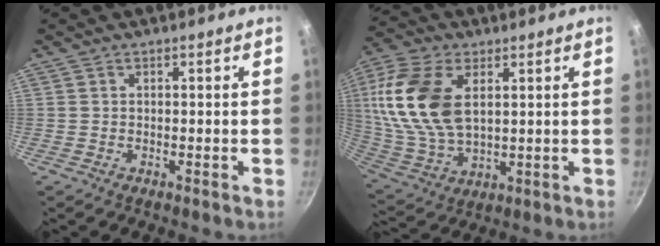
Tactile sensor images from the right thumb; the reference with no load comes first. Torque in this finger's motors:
{"motor_torque": [-0.63, 2.86, 2.05, 0.26, 0.71]}